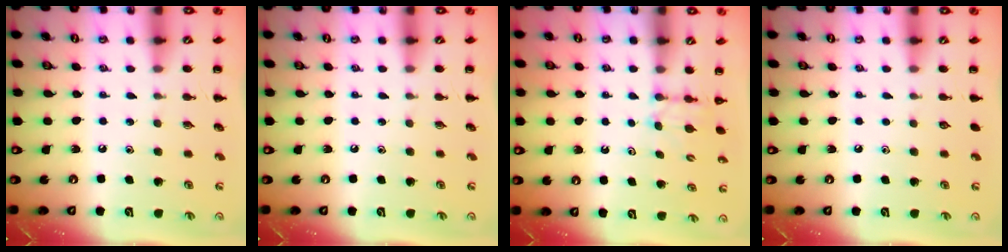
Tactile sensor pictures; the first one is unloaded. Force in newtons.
{"total": 0.0}
{"total": 2.8, "press": 2.6, "slide": 1.1}
{"total": 0.0}